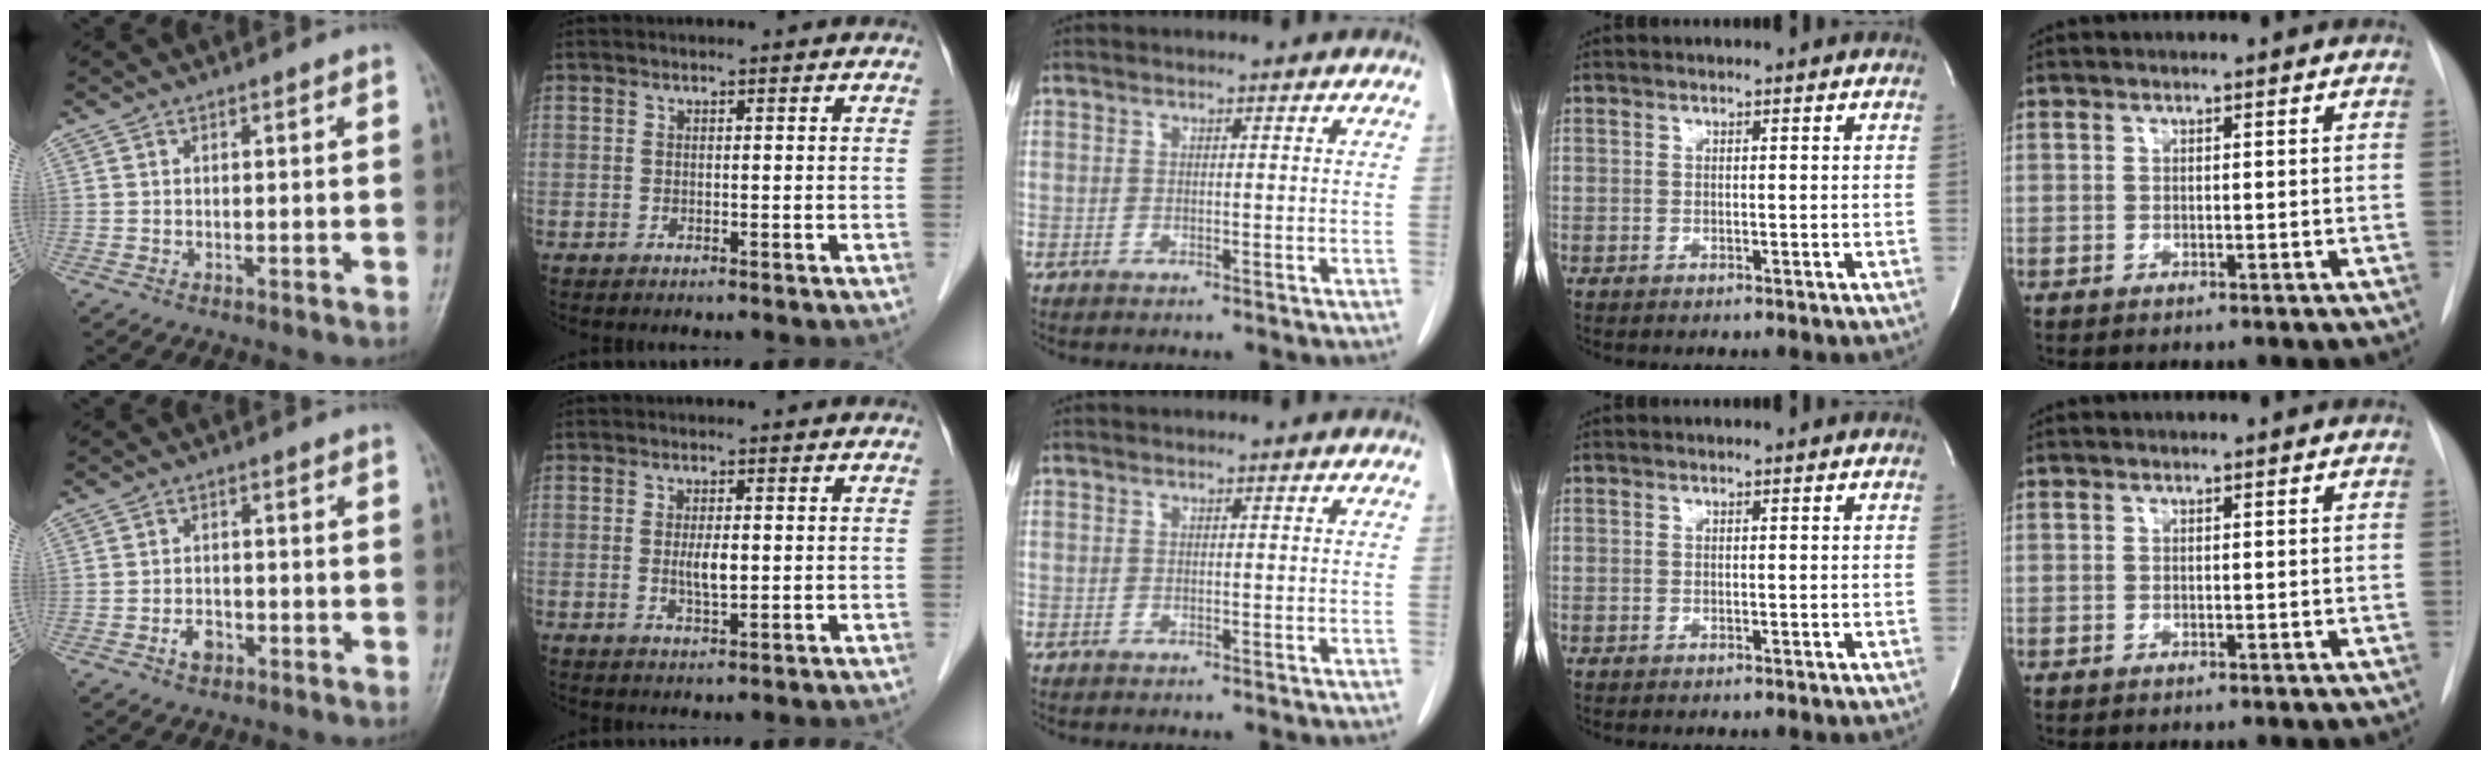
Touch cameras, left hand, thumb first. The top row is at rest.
{"thumb": {"total": 3.1, "force": [-1.5, 2.1, 1.7], "torque": [-0.021, 0.009, -0.026]}, "index": {"total": 2.9, "force": [0.1, 0.7, 2.8], "torque": [-0.053, -0.003, 0.003]}}